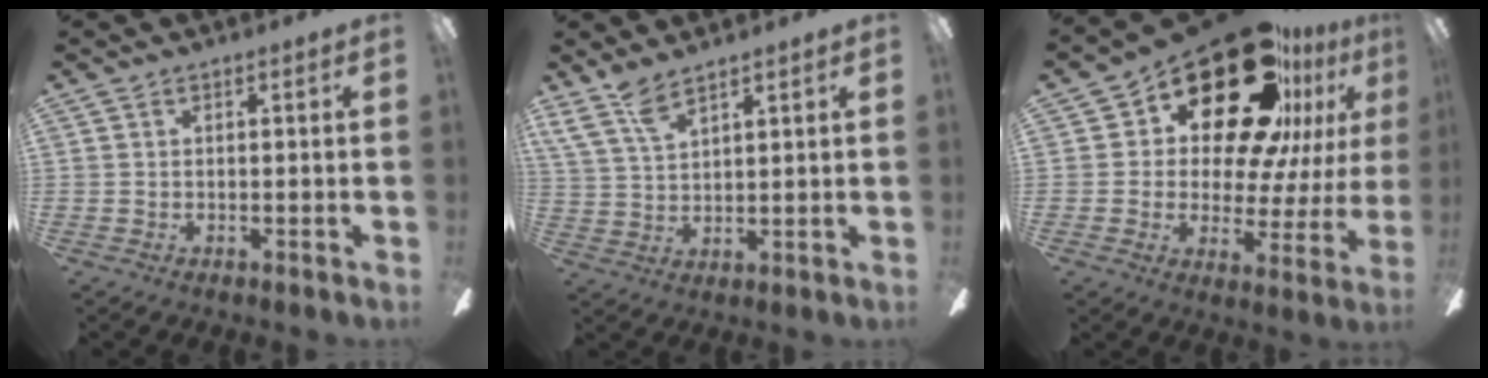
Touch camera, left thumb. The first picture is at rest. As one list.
[{"total": 7.4, "force": [5.9, 1.9, 4.0], "torque": [-0.095, -0.026, 0.110]}, {"total": 25.7, "force": [15.8, 12.2, 16.1], "torque": [-0.246, -0.094, 0.274]}]